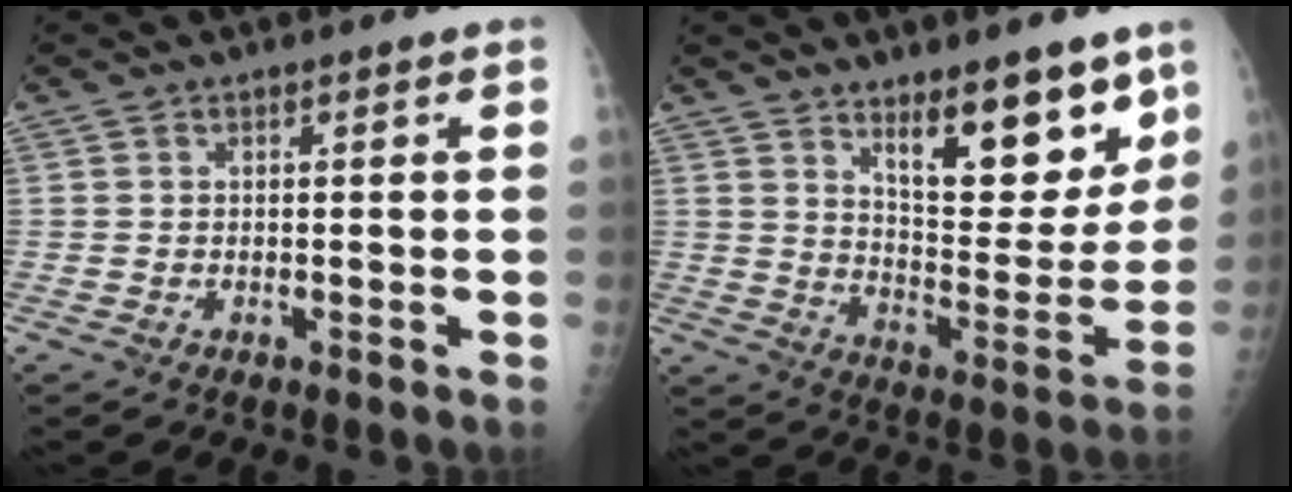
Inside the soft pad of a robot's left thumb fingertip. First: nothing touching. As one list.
[{"total": 16.2, "force": [10.4, 5.9, 11.0], "torque": [-0.106, -0.082, 0.168]}]